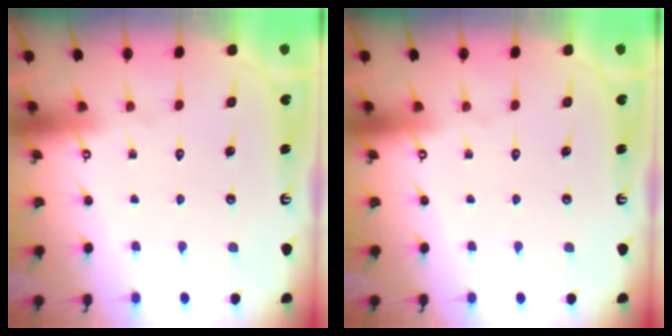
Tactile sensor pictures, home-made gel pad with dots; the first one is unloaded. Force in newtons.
{"total": 0.0}